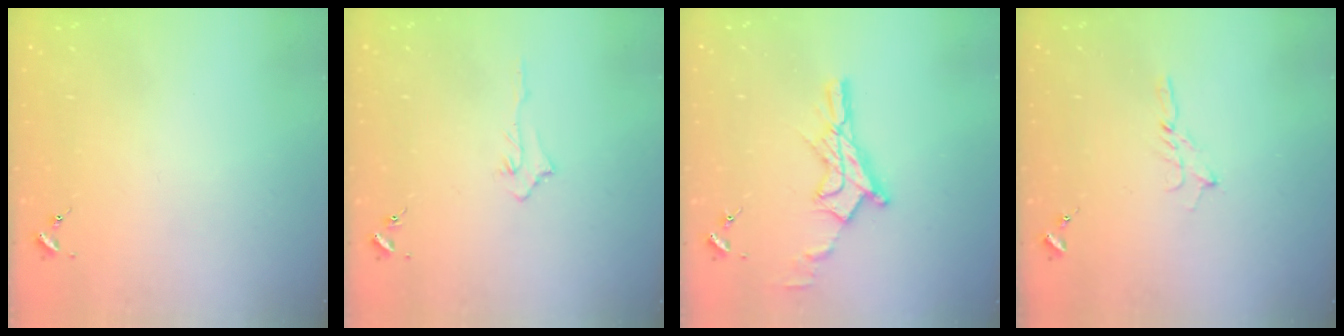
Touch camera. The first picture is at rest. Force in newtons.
{"total": 3.2, "press": 3.1, "slide": 0.6}
{"total": 13.3, "press": 13.3, "slide": 1.0}
{"total": 2.9, "press": 2.9, "slide": 0.2}